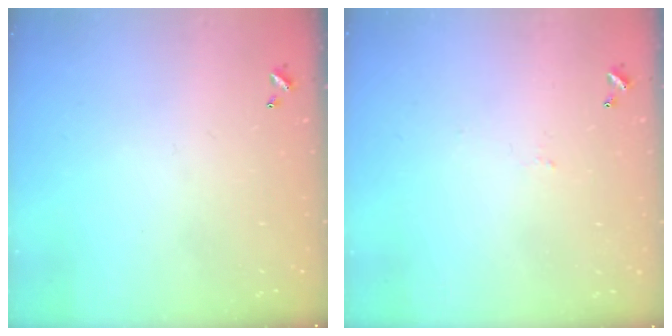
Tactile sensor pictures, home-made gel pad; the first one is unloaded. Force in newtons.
{"total": 1.7, "press": 1.6, "slide": 0.3}